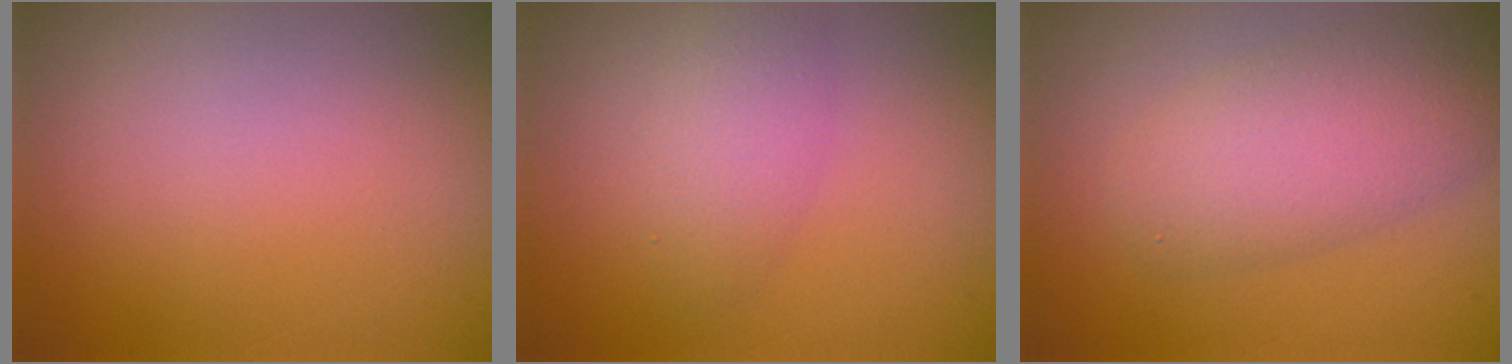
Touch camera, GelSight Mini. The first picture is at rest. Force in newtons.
{"total": 2.7, "press": 2.7, "slide": 0.2}
{"total": 5.5, "press": 5.5, "slide": 0.2}